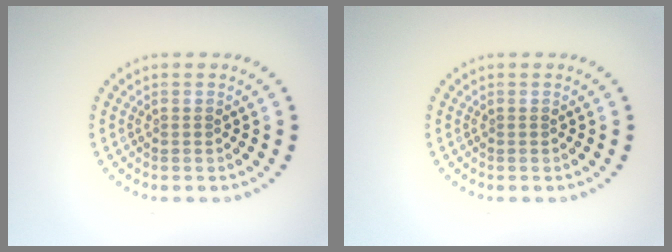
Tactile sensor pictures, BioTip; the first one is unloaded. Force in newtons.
{"total": 0.0}